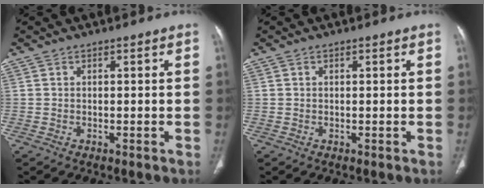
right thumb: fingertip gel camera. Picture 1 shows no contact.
{"total": 0.0}